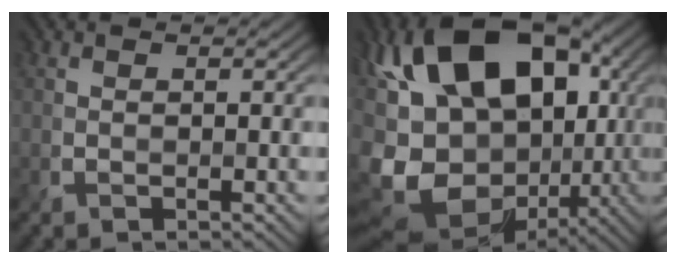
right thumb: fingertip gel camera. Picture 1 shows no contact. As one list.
[{"total": 19.9, "force": [-0.1, 13.6, 14.5], "torque": [-0.276, -0.001, 0.011]}]